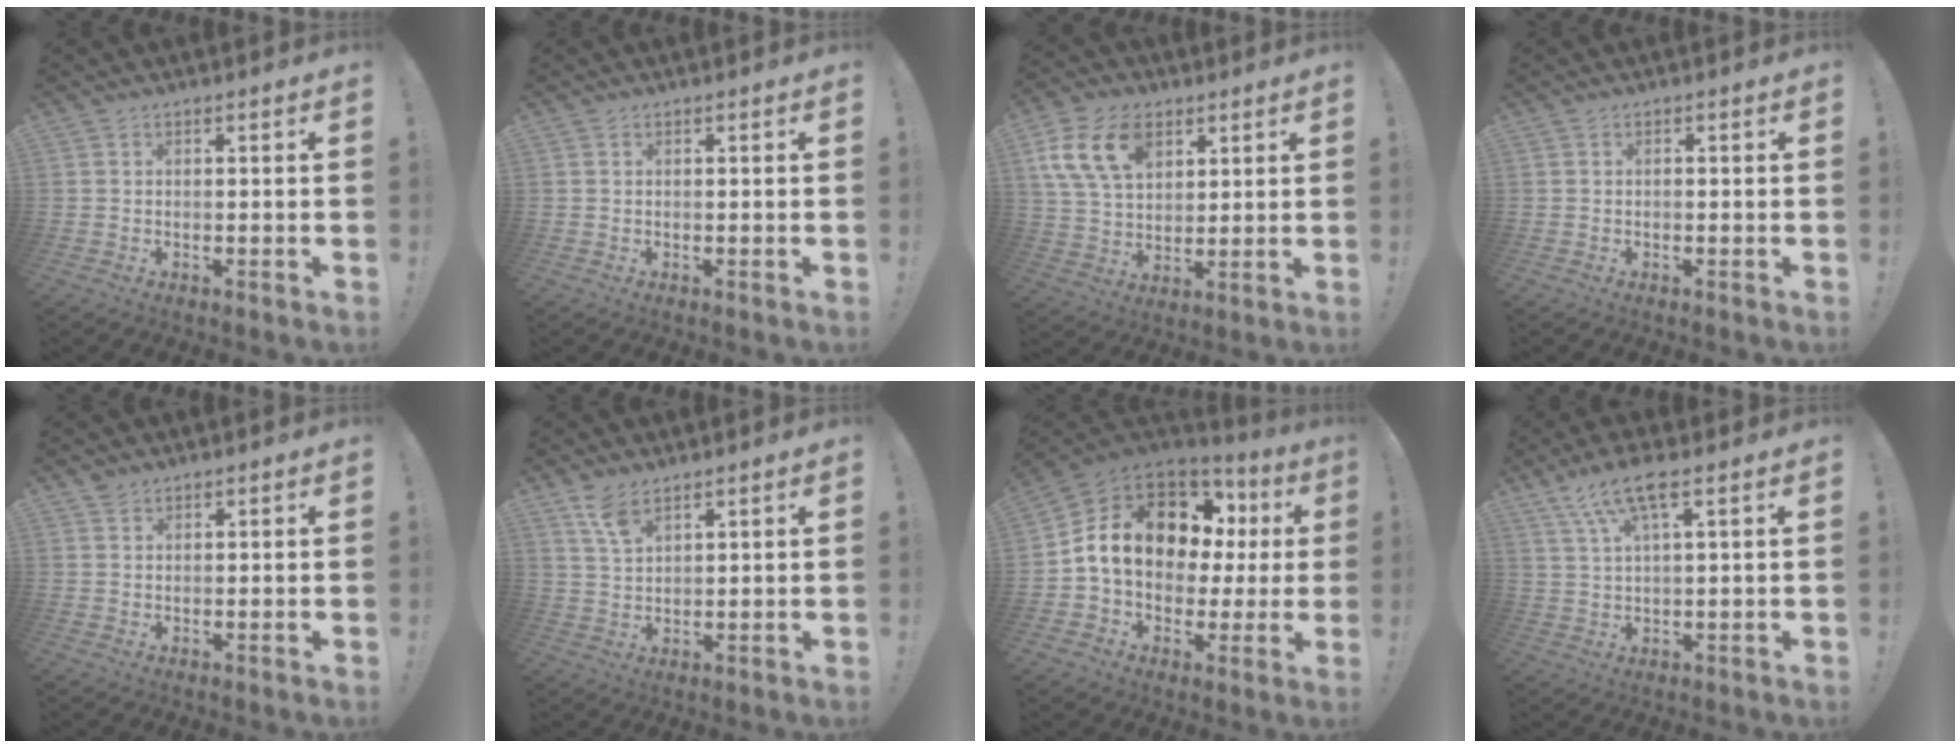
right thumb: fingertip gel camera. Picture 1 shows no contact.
{"total": 0.0}
{"total": 16.1, "force": [7.3, 11.0, 9.3], "torque": [-0.164, -0.019, 0.141]}
{"total": 0.0}
{"total": 1.8, "force": [1.6, 0.7, 0.3], "torque": [0.001, -0.006, 0.028]}
{"total": 6.1, "force": [4.3, 2.2, 3.7], "torque": [-0.066, -0.025, 0.078]}
{"total": 17.3, "force": [5.0, 12.5, 10.9], "torque": [-0.175, -0.010, 0.114]}
{"total": 9.0, "force": [4.9, 2.2, 7.2], "torque": [-0.135, -0.016, 0.093]}